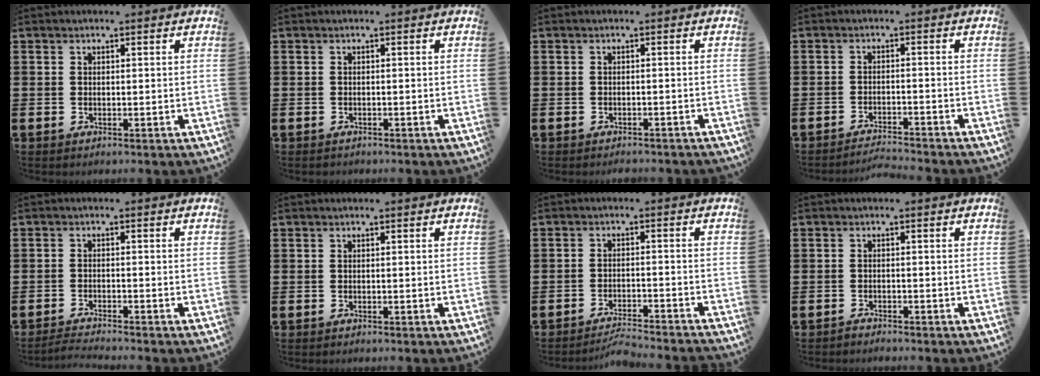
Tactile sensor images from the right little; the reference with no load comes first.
{"total": 0.0}
{"total": 0.8, "force": [-0.8, 0.1, 0.0], "torque": [-0.004, 0.000, -0.017]}
{"total": 2.1, "force": [-2.0, -0.2, 0.1], "torque": [-0.004, 0.005, -0.043]}
{"total": 1.5, "force": [-1.5, -0.2, 0.4], "torque": [-0.007, 0.001, -0.029]}
{"total": 0.0}
{"total": 2.8, "force": [-2.8, -0.1, 0.5], "torque": [-0.010, 0.003, -0.058]}
{"total": 0.9, "force": [-0.9, 0.0, -0.1], "torque": [0.000, 0.001, -0.020]}